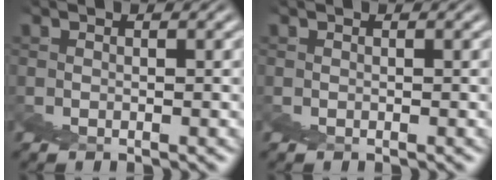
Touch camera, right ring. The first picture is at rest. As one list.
[{"total": 0.0}]